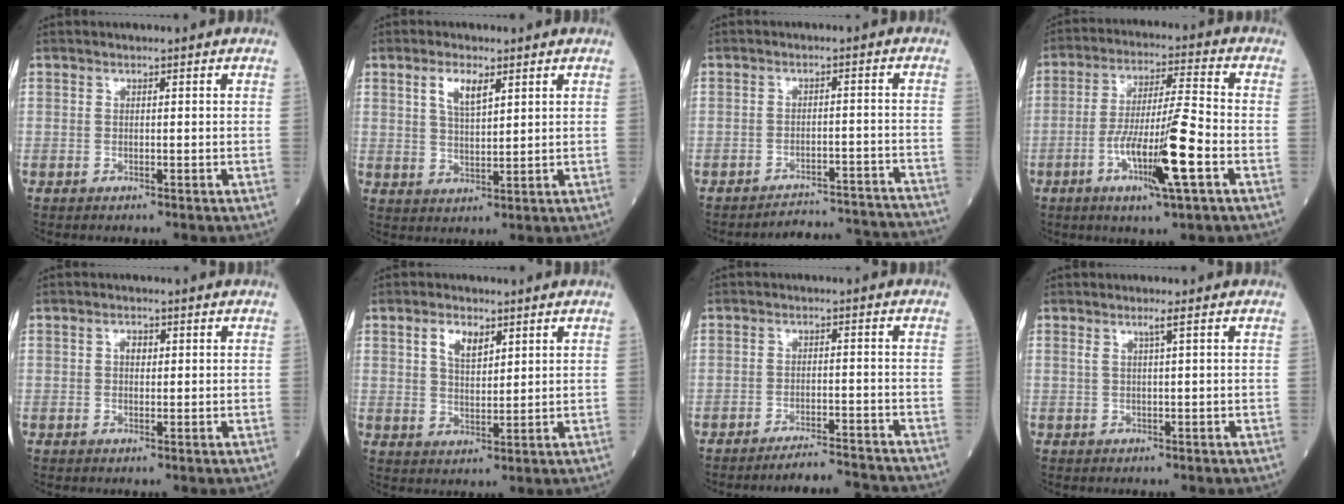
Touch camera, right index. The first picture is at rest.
{"total": 4.6, "force": [2.3, 1.4, 3.7], "torque": [-0.073, 0.003, 0.047]}
{"total": 14.9, "force": [-14.8, 0.4, 1.2], "torque": [0.005, 0.019, -0.176]}
{"total": 12.3, "force": [-4.4, 0.2, 11.5], "torque": [-0.211, -0.010, -0.078]}
{"total": 1.5, "force": [0.4, 1.0, 1.1], "torque": [-0.017, 0.004, 0.005]}
{"total": 4.4, "force": [2.3, 2.1, 3.1], "torque": [-0.060, 0.004, 0.044]}
{"total": 6.8, "force": [-6.7, -0.5, 0.7], "torque": [-0.003, 0.001, -0.104]}
{"total": 1.4, "force": [0.7, -0.4, 1.2], "torque": [-0.029, -0.001, 0.014]}